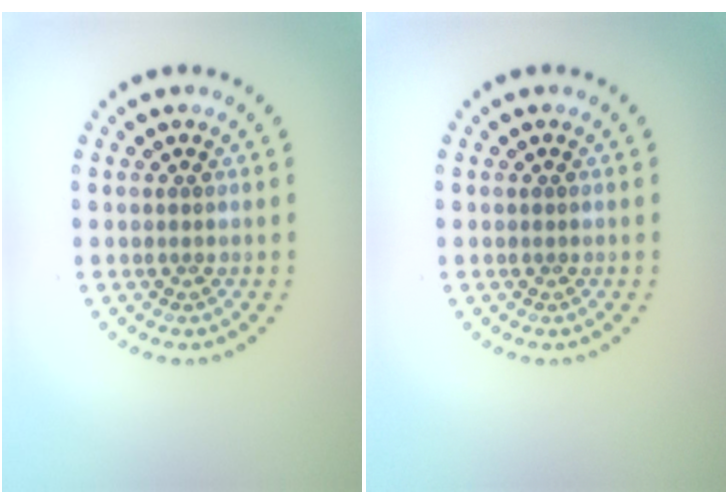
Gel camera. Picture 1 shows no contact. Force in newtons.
{"total": 0.0}